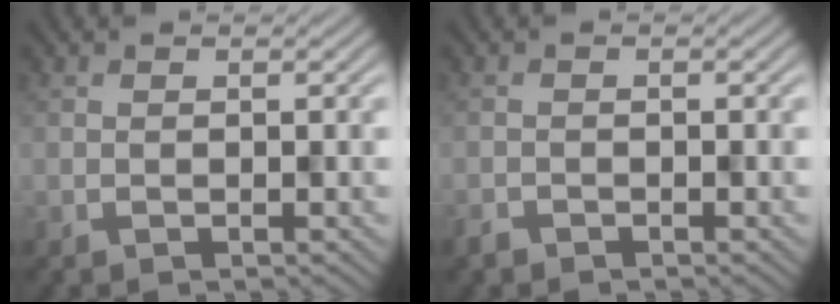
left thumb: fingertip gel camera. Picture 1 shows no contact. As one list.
[{"total": 1.2, "force": [-1.1, 0.4, -0.1], "torque": [0.002, -0.004, -0.021]}]